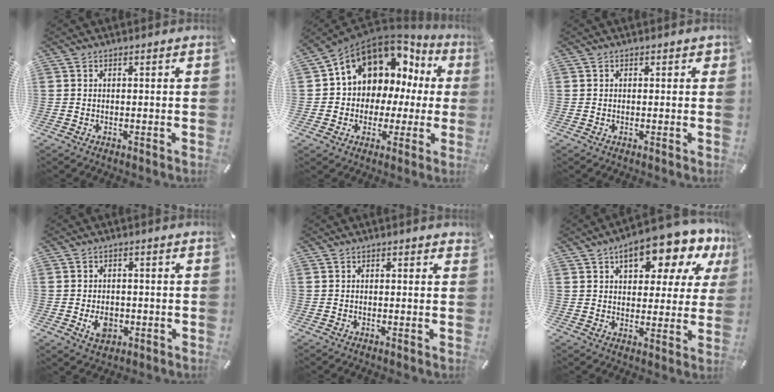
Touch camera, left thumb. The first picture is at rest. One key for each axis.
{"total": 11.8, "fx": 5.8, "fy": 9.5, "fz": 4.0, "tx": -0.076, "ty": -0.052, "tz": 0.108}
{"total": 0.8, "fx": 0.1, "fy": 0.7, "fz": 0.4, "tx": 0.000, "ty": 0.003, "tz": -0.002}
{"total": 5.2, "fx": -1.3, "fy": 3.9, "fz": 3.2, "tx": -0.050, "ty": -0.003, "tz": -0.025}
{"total": 0.5, "fx": 0.2, "fy": 0.3, "fz": 0.4, "tx": 0.001, "ty": -0.002, "tz": 0.002}
{"total": 15.7, "fx": 9.9, "fy": 6.9, "fz": 10.1, "tx": -0.134, "ty": -0.052, "tz": 0.159}